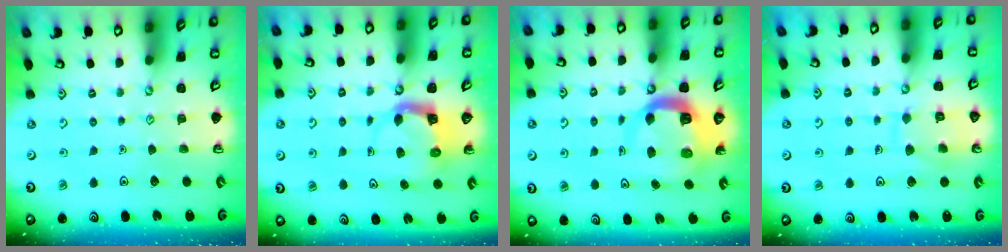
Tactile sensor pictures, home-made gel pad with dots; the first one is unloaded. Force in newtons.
{"total": 3.8, "press": 3.8, "slide": 0.7}
{"total": 9.3, "press": 9.2, "slide": 1.3}
{"total": 8.8, "press": 8.8, "slide": 0.5}